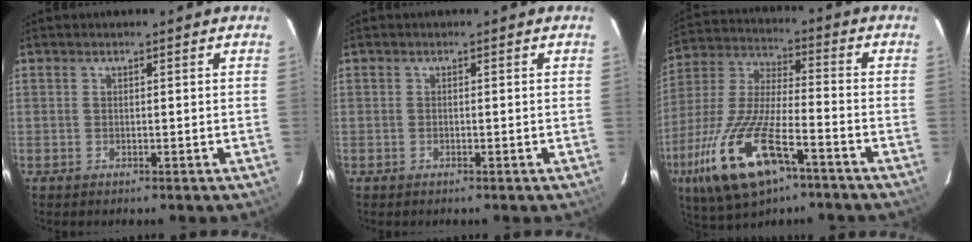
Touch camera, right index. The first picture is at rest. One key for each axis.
{"total": 0.0}
{"total": 20.9, "fx": -10.8, "fy": 7.2, "fz": 16.4, "tx": -0.350, "ty": -0.043, "tz": -0.199}